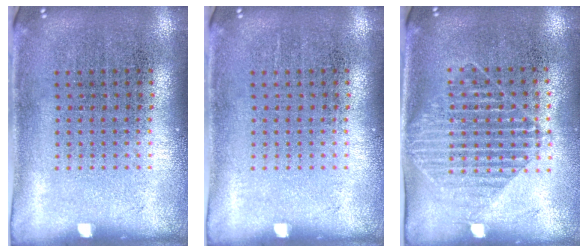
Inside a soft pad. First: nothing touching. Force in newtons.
{"total": 0.0}
{"total": 1.5, "press": 1.3, "slide": 0.8}